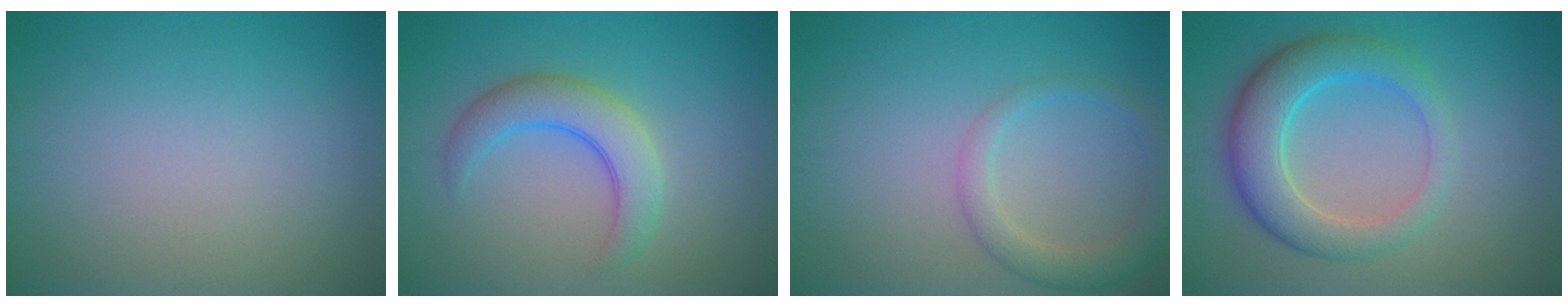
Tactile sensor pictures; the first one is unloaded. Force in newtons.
{"total": 4.2, "press": 4.2, "slide": 0.1}
{"total": 2.9, "press": 2.9, "slide": 0.2}
{"total": 5.8, "press": 5.8, "slide": 0.1}